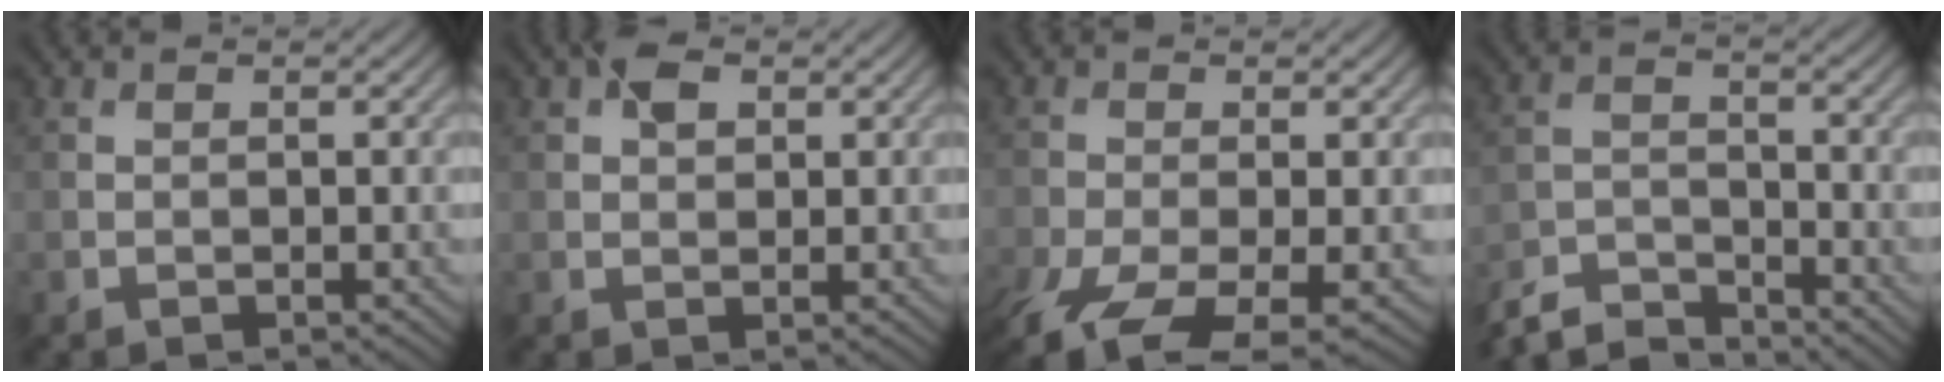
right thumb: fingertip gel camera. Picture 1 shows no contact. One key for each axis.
{"total": 2.7, "fx": 1.2, "fy": 1.6, "fz": 1.7, "tx": -0.031, "ty": 0.006, "tz": 0.018}
{"total": 8.6, "fx": -4.5, "fy": 3.8, "fz": 6.2, "tx": -0.144, "ty": -0.032, "tz": -0.076}
{"total": 6.8, "fx": -6.5, "fy": 1.3, "fz": 1.8, "tx": -0.042, "ty": -0.011, "tz": -0.132}